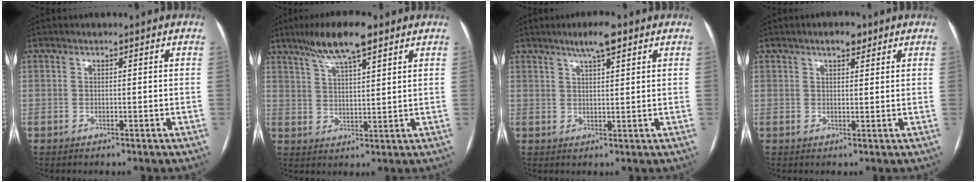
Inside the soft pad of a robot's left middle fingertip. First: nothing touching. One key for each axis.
{"total": 9.2, "fx": 6.3, "fy": 1.4, "fz": 6.6, "tx": -0.123, "ty": 0.014, "tz": 0.111}
{"total": 4.6, "fx": 3.0, "fy": 0.6, "fz": 3.4, "tx": -0.062, "ty": 0.007, "tz": 0.050}
{"total": 2.8, "fx": 1.9, "fy": 1.1, "fz": 1.8, "tx": -0.031, "ty": 0.005, "tz": 0.028}